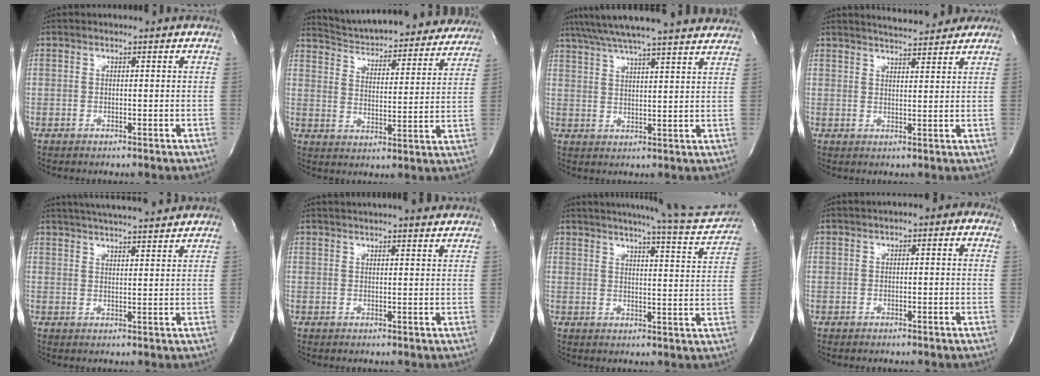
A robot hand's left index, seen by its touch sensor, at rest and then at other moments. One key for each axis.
{"total": 24.9, "fx": 23.4, "fy": 5.2, "fz": 7.1, "tx": -0.109, "ty": -0.027, "tz": 0.304}
{"total": 24.0, "fx": 21.2, "fy": 1.6, "fz": 11.1, "tx": -0.190, "ty": 0.022, "tz": 0.287}
{"total": 8.5, "fx": 7.9, "fy": 1.3, "fz": 2.9, "tx": -0.047, "ty": 0.012, "tz": 0.103}
{"total": 13.9, "fx": 12.5, "fy": 1.2, "fz": 6.0, "tx": -0.102, "ty": 0.015, "tz": 0.173}
{"total": 10.1, "fx": 9.0, "fy": 0.7, "fz": 4.4, "tx": -0.064, "ty": 0.011, "tz": 0.105}
{"total": 16.1, "fx": 15.0, "fy": 0.4, "fz": 6.0, "tx": -0.082, "ty": -0.060, "tz": 0.172}
{"total": 2.6, "fx": 1.2, "fy": 1.1, "fz": 2.1, "tx": -0.026, "ty": 0.015, "tz": 0.010}